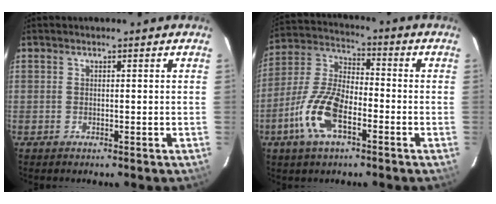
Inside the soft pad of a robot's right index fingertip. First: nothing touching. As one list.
[{"total": 13.2, "force": [-5.7, 5.7, 10.5], "torque": [-0.230, 0.000, -0.114]}]